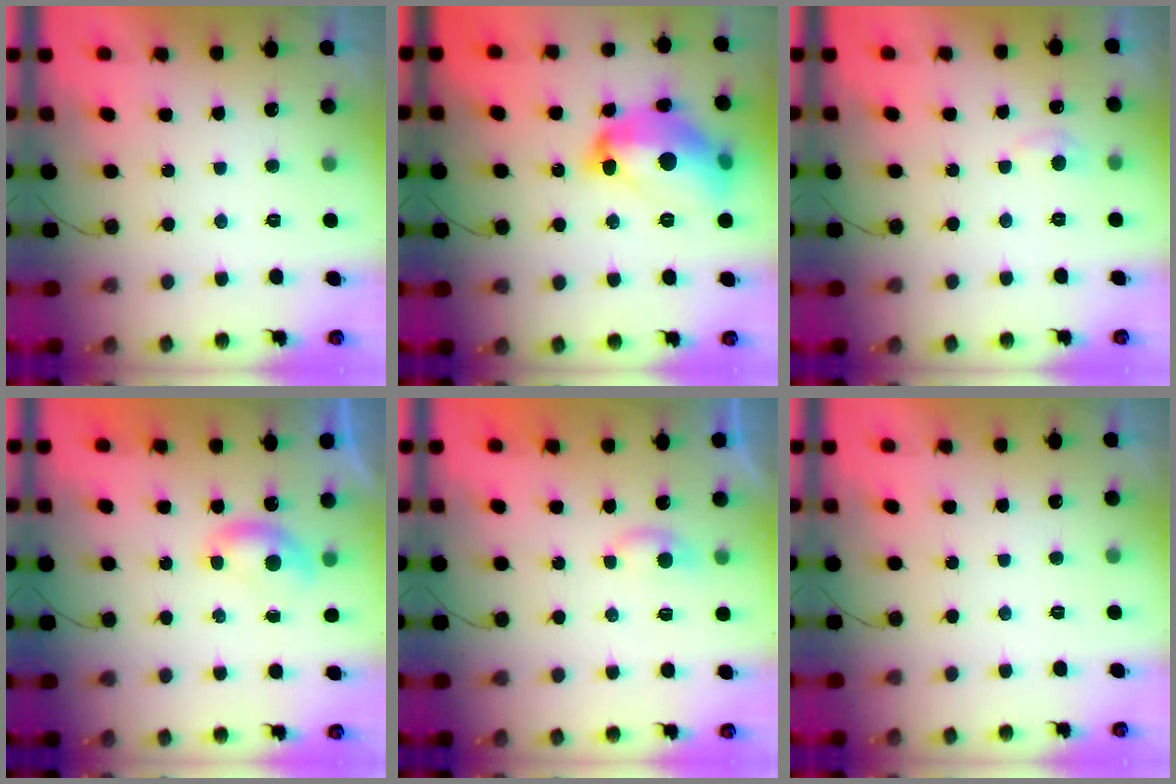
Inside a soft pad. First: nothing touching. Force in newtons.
{"total": 18.0, "press": 18.0, "slide": 1.0}
{"total": 5.3, "press": 5.2, "slide": 0.8}
{"total": 4.9, "press": 4.9, "slide": 0.5}
{"total": 3.3, "press": 3.2, "slide": 0.5}
{"total": 0.0}